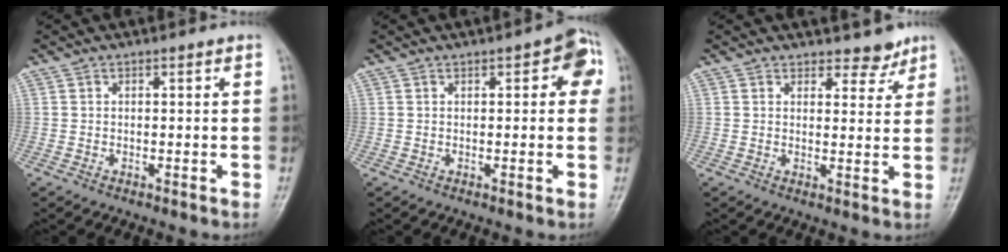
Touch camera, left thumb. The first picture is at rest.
{"total": 5.4, "force": [1.5, 2.4, 4.6], "torque": [-0.031, 0.008, 0.008]}
{"total": 3.9, "force": [3.3, 1.9, 0.7], "torque": [0.014, -0.027, 0.043]}